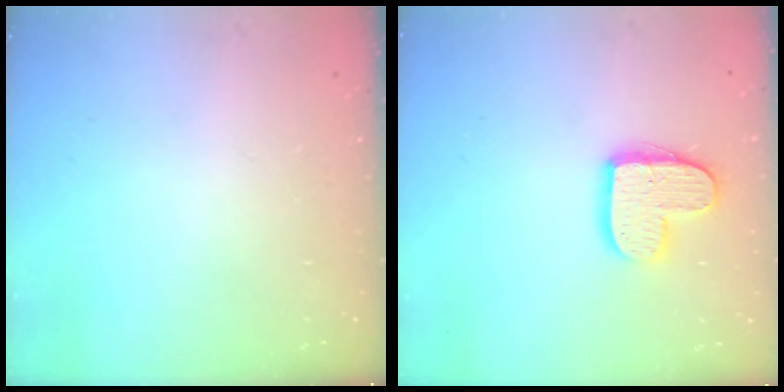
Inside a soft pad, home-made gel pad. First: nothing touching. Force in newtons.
{"total": 12.9, "press": 12.9, "slide": 0.9}